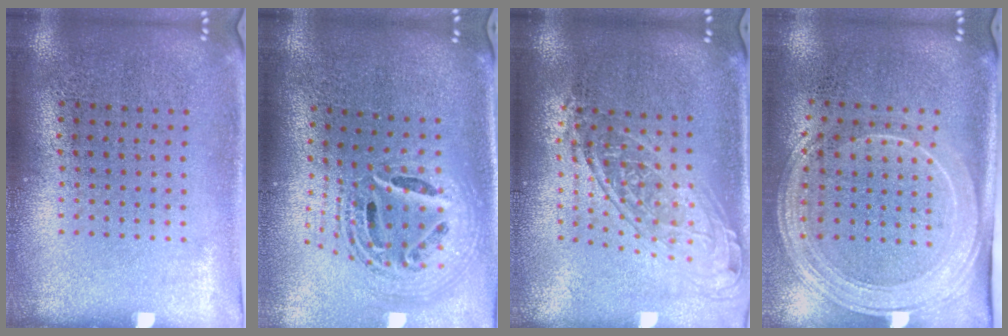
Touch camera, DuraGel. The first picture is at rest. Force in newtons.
{"total": 2.3, "press": 1.7, "slide": 1.5}
{"total": 1.7, "press": 1.3, "slide": 1.0}
{"total": 2.2, "press": 1.8, "slide": 1.2}